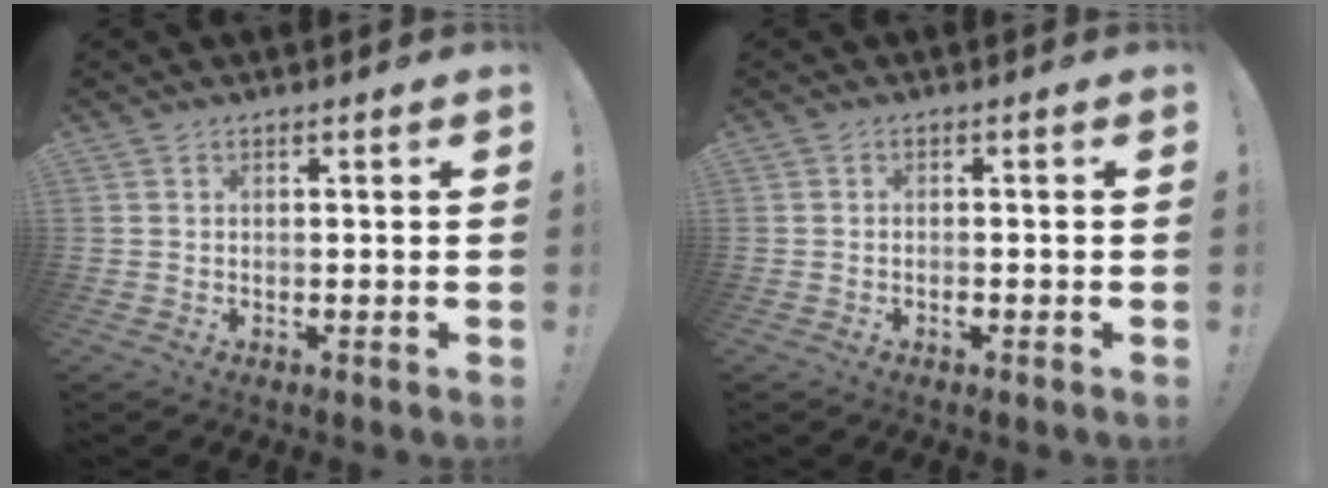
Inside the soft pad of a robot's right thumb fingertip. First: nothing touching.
{"total": 0.8, "force": [-0.6, 0.2, 0.5], "torque": [-0.007, -0.002, -0.010]}